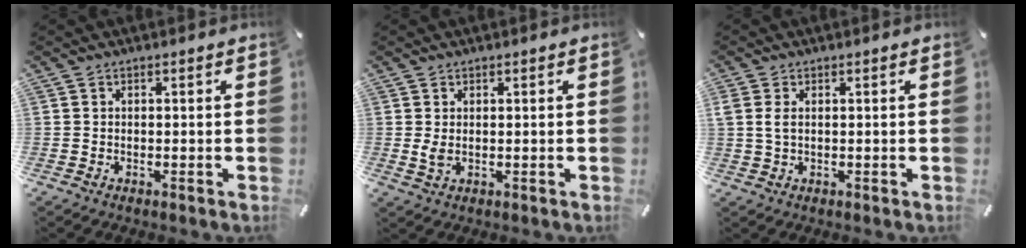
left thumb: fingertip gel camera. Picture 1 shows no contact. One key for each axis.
{"total": 2.6, "fx": 0.2, "fy": 1.2, "fz": 2.3, "tx": -0.052, "ty": -0.006, "tz": -0.001}
{"total": 2.6, "fx": 0.7, "fy": 1.5, "fz": 2.0, "tx": -0.049, "ty": 0.002, "tz": 0.009}